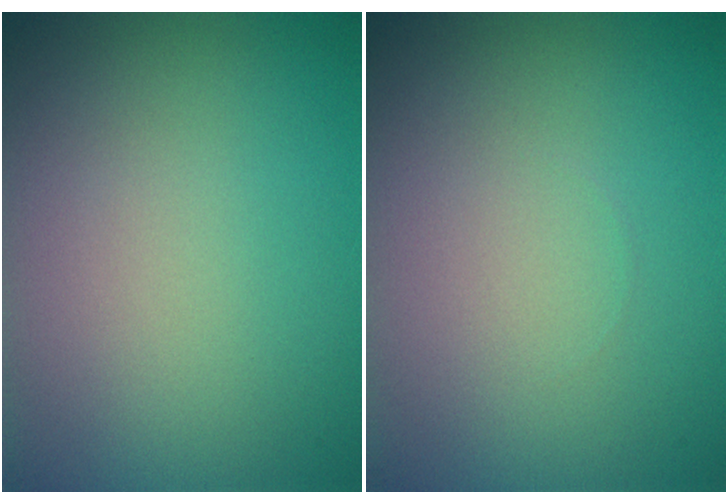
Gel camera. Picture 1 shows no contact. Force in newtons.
{"total": 0.0}